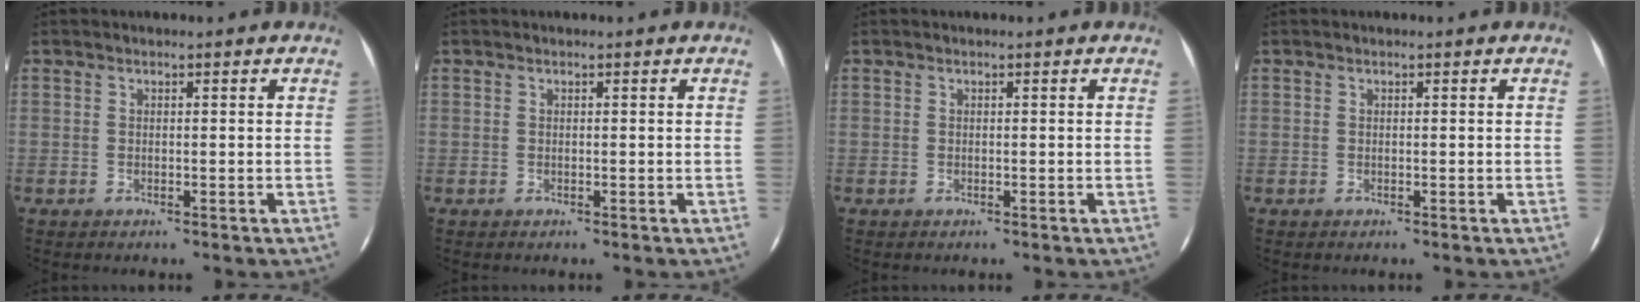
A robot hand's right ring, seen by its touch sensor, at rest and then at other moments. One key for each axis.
{"total": 0.0}
{"total": 0.0}
{"total": 0.0}